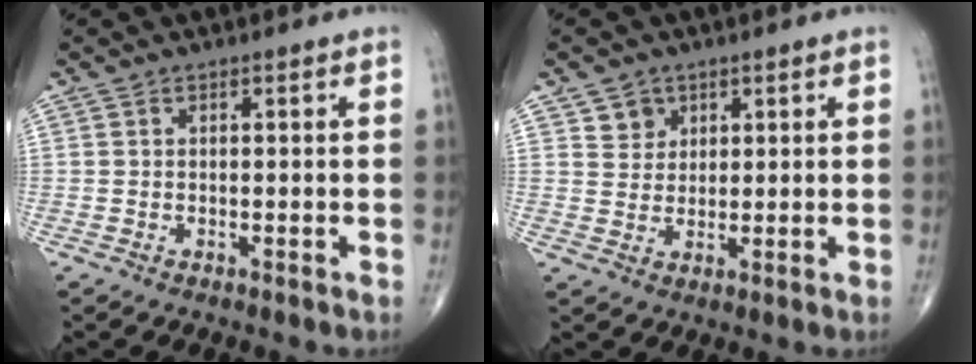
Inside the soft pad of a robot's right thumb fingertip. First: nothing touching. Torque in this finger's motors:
{"motor_torque": [-0.34, 0.54, 0.19, 0.12, -0.03]}